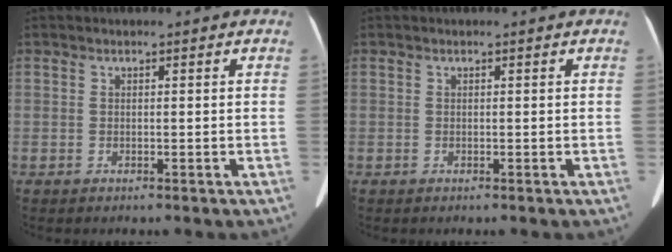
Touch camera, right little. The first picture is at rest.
{"total": 0.0}